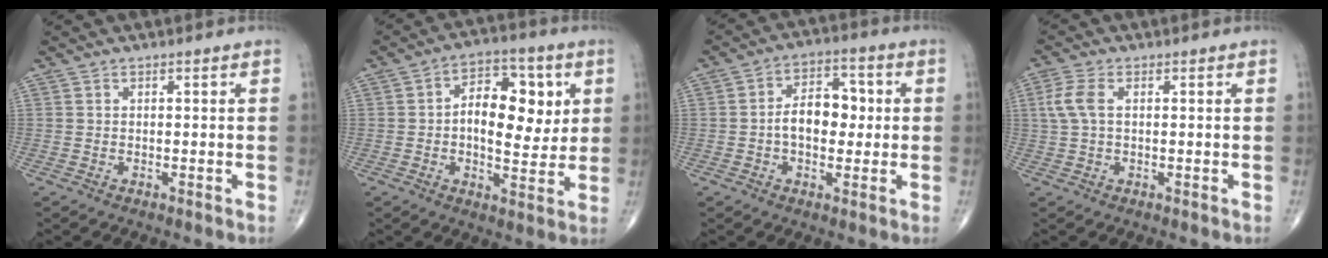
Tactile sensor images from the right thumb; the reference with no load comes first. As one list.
[{"total": 13.2, "force": [1.9, 7.6, 10.6], "torque": [-0.117, 0.006, 0.022]}, {"total": 9.1, "force": [-0.1, 5.8, 6.9], "torque": [-0.087, 0.022, -0.010]}, {"total": 4.6, "force": [0.8, 2.5, 3.8], "torque": [-0.103, 0.013, 0.013]}]